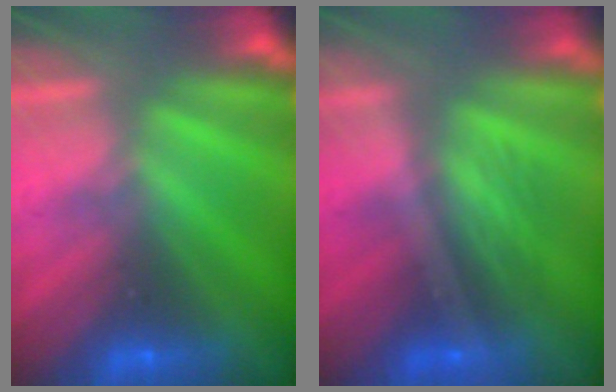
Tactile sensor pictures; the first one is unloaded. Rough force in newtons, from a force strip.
{"total": 1.9}